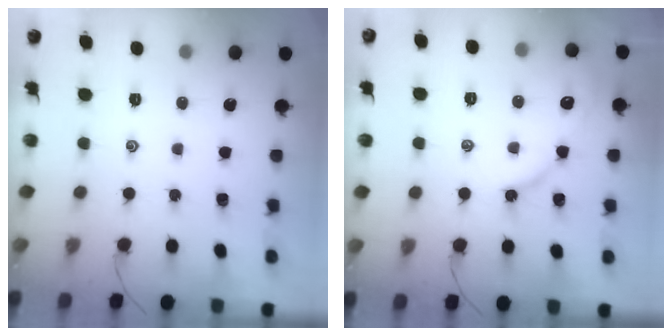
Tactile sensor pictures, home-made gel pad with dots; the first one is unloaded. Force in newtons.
{"total": 7.2, "press": 7.1, "slide": 0.8}